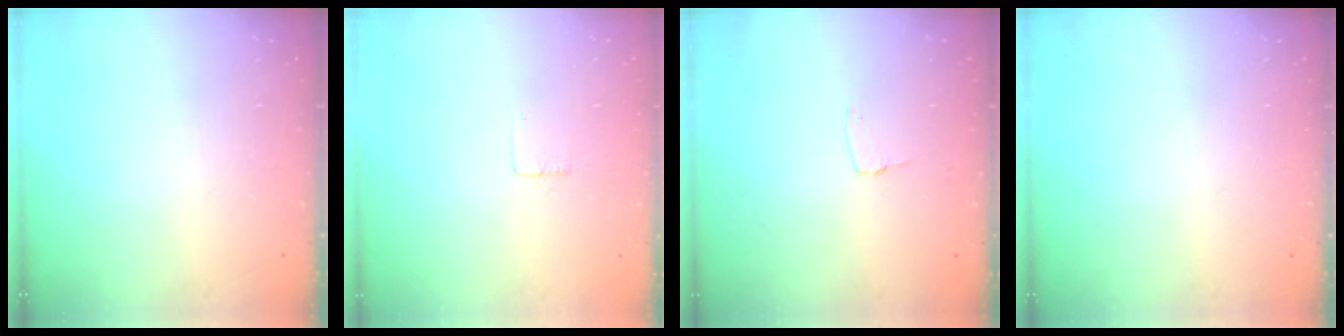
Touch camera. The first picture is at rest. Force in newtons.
{"total": 2.3, "press": 2.3, "slide": 0.1}
{"total": 2.7, "press": 2.7, "slide": 0.3}
{"total": 0.0}